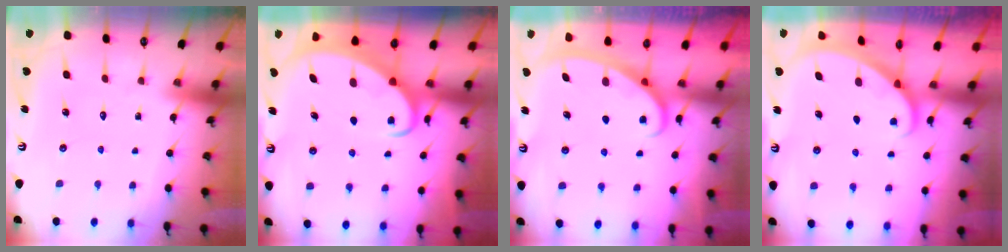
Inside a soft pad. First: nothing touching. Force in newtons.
{"total": 2.5, "press": 2.4, "slide": 0.3}
{"total": 3.0, "press": 3.0, "slide": 0.4}
{"total": 1.8, "press": 1.8, "slide": 0.1}